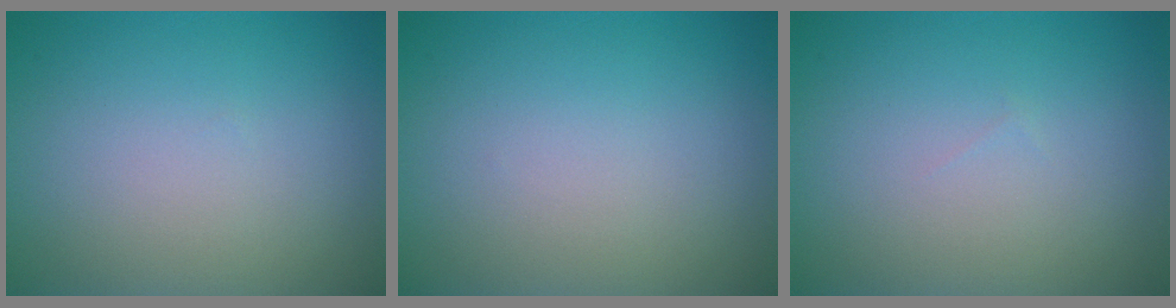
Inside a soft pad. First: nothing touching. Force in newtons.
{"total": 0.0}
{"total": 0.0}